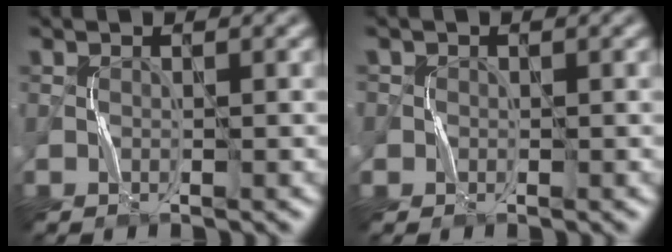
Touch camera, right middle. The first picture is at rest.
{"total": 1.3, "force": [0.2, 1.2, 0.1], "torque": [0.007, 0.001, -0.002]}